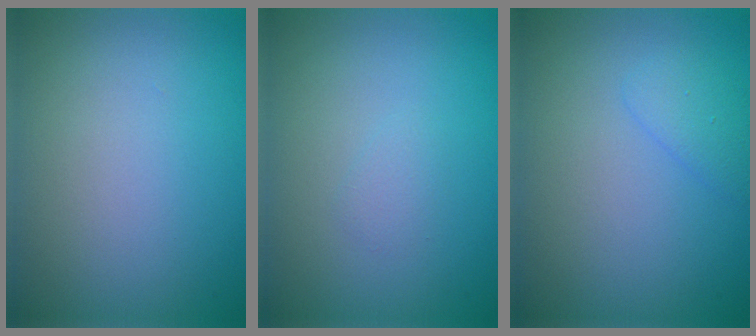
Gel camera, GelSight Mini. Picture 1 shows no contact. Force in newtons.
{"total": 0.7, "press": 0.7, "slide": 0.1}
{"total": 1.4, "press": 1.4, "slide": 0.2}